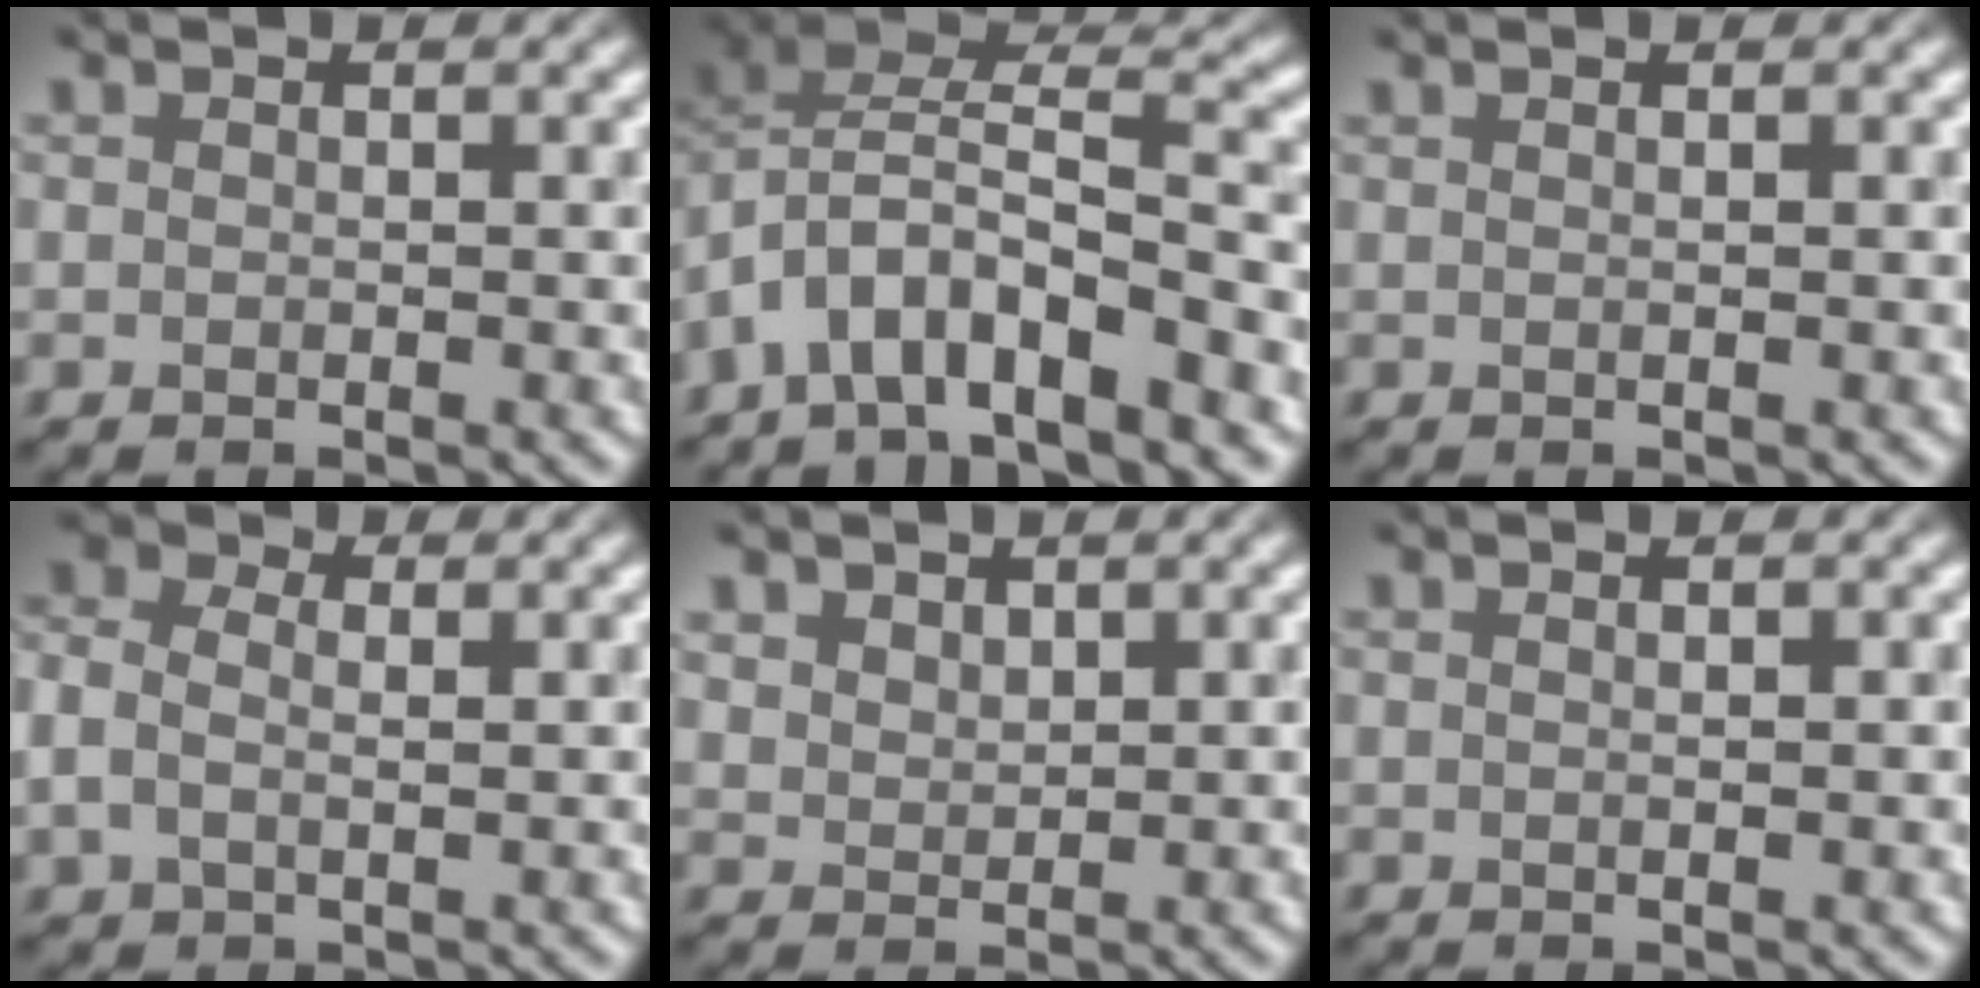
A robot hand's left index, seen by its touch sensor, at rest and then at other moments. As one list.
[{"total": 7.2, "force": [-3.9, 3.2, 5.1], "torque": [-0.077, 0.012, -0.076]}, {"total": 1.3, "force": [0.3, 0.7, 1.0], "torque": [0.002, -0.004, -0.010]}, {"total": 4.1, "force": [0.2, 3.0, 2.8], "torque": [-0.078, 0.011, 0.001]}, {"total": 1.7, "force": [1.3, 1.1, 0.3], "torque": [-0.010, 0.002, 0.027]}, {"total": 0.9, "force": [0.2, 0.3, 0.9], "torque": [-0.004, -0.003, 0.001]}]